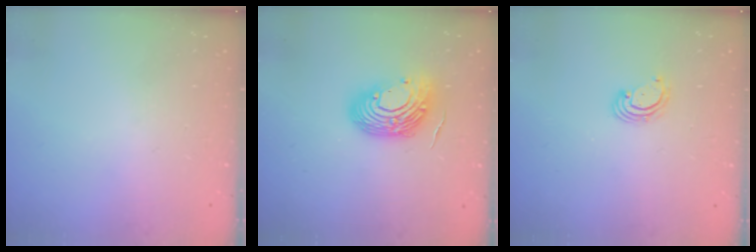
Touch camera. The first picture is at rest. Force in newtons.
{"total": 12.9, "press": 12.7, "slide": 2.1}
{"total": 2.5, "press": 2.5, "slide": 0.3}